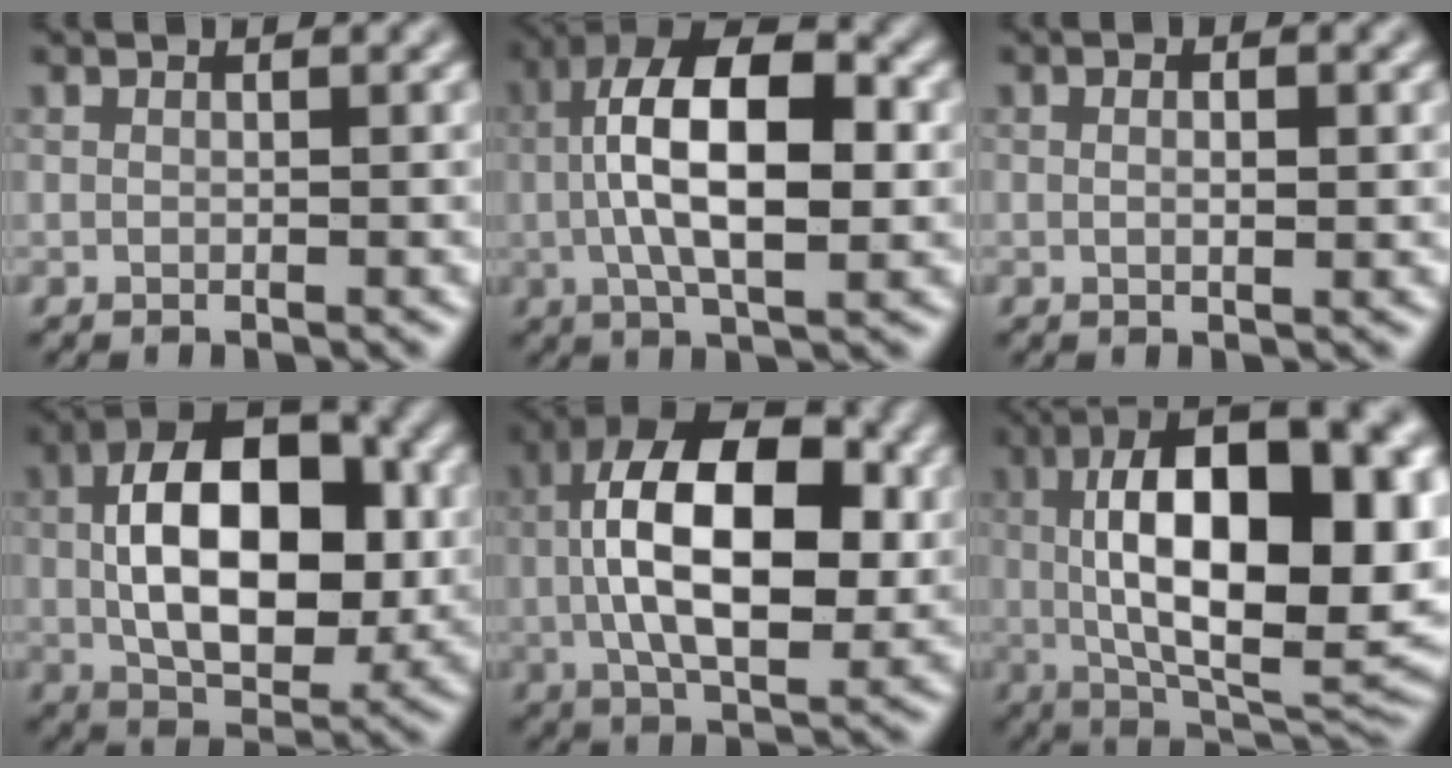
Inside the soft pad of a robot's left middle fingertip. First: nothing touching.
{"total": 10.6, "force": [0.2, 4.6, 9.6], "torque": [-0.174, 0.021, 0.010]}
{"total": 1.0, "force": [-0.4, 0.0, 0.9], "torque": [-0.011, -0.003, 0.008]}
{"total": 11.2, "force": [-0.2, 6.1, 9.4], "torque": [-0.154, 0.009, 0.009]}
{"total": 11.8, "force": [0.2, 6.1, 10.1], "torque": [-0.182, 0.016, 0.014]}
{"total": 16.9, "force": [1.2, 7.1, 15.3], "torque": [-0.240, 0.016, 0.024]}